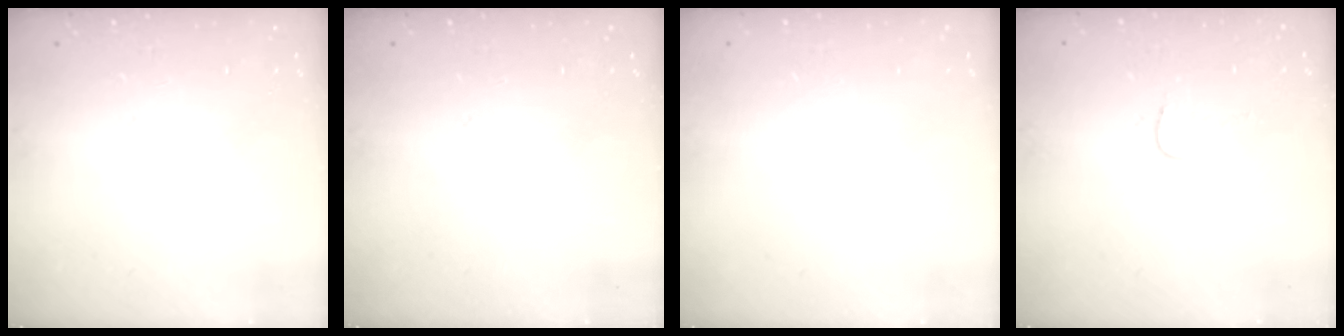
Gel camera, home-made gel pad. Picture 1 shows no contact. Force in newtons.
{"total": 0.0}
{"total": 0.6, "press": 0.5, "slide": 0.2}
{"total": 4.0, "press": 4.0, "slide": 0.4}